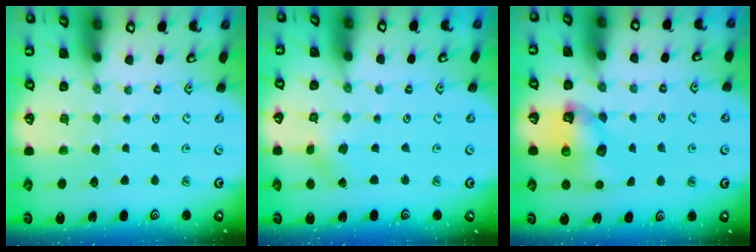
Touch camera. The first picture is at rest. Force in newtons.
{"total": 1.3, "press": 1.3, "slide": 0.1}
{"total": 10.6, "press": 10.4, "slide": 1.8}